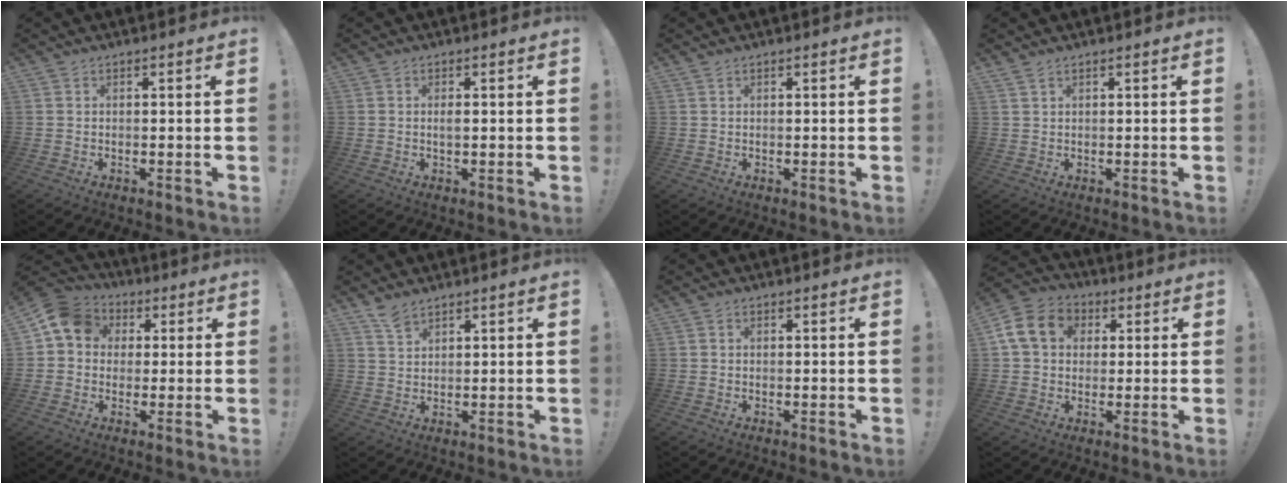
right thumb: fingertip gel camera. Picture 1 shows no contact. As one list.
[{"total": 1.2, "force": [-0.3, 0.3, 1.2], "torque": [-0.020, 0.002, -0.006]}, {"total": 0.0}, {"total": 1.2, "force": [0.8, 0.1, 0.9], "torque": [-0.023, 0.002, 0.017]}, {"total": 9.7, "force": [2.3, 8.2, 4.6], "torque": [-0.064, 0.006, 0.047]}, {"total": 3.9, "force": [3.2, 1.1, 1.9], "torque": [-0.032, -0.019, 0.059]}, {"total": 0.0}, {"total": 13.5, "force": [3.4, 10.8, 7.4], "torque": [-0.121, 0.005, 0.068]}]